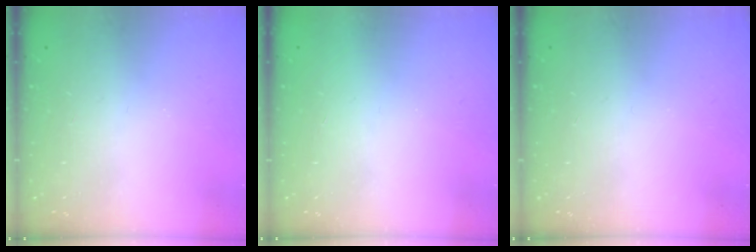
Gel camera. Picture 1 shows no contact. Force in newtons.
{"total": 1.5, "press": 1.5, "slide": 0.1}
{"total": 0.0}